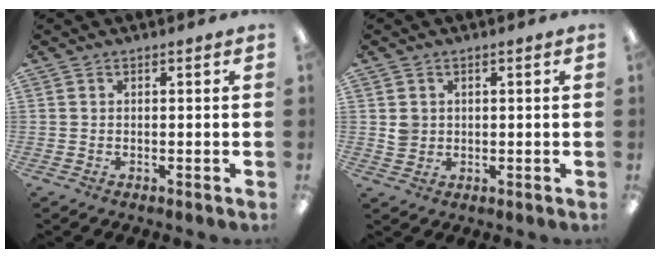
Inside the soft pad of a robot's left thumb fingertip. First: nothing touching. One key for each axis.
{"total": 2.7, "fx": 0.8, "fy": 2.5, "fz": 0.8, "tx": -0.011, "ty": 0.001, "tz": 0.012}